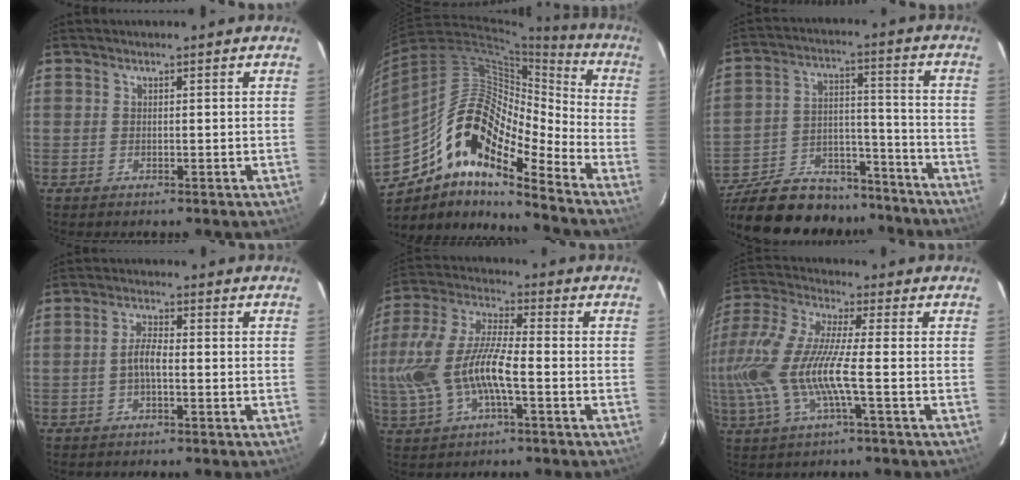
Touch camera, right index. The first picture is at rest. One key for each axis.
{"total": 19.2, "fx": -11.5, "fy": 6.1, "fz": 14.1, "tx": -0.237, "ty": -0.010, "tz": -0.228}
{"total": 26.1, "fx": -21.5, "fy": 10.6, "fz": 10.2, "tx": -0.218, "ty": 0.025, "tz": -0.306}
{"total": 2.9, "fx": -0.9, "fy": 0.8, "fz": 2.7, "tx": -0.059, "ty": 0.008, "tz": -0.018}
{"total": 14.3, "fx": -3.2, "fy": 5.0, "fz": 13.0, "tx": -0.278, "ty": 0.003, "tz": -0.060}
{"total": 15.4, "fx": -3.4, "fy": 2.2, "fz": 14.9, "tx": -0.299, "ty": -0.012, "tz": -0.069}